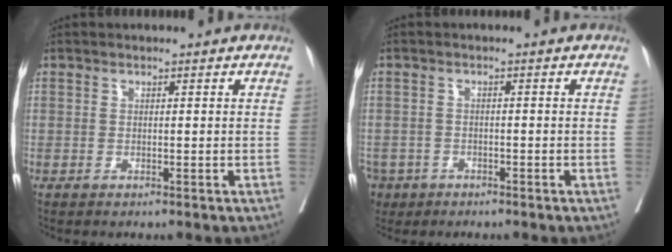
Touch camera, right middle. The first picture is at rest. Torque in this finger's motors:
{"motor_torque": [1.20, -0.93, 1.05, 0.21]}